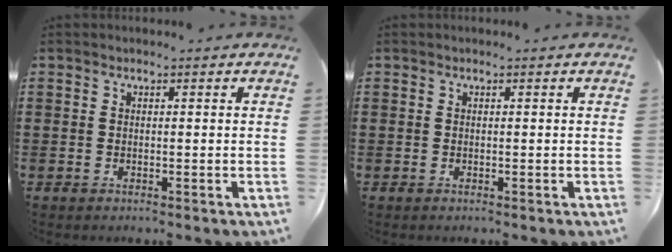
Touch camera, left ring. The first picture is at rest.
{"total": 0.0}